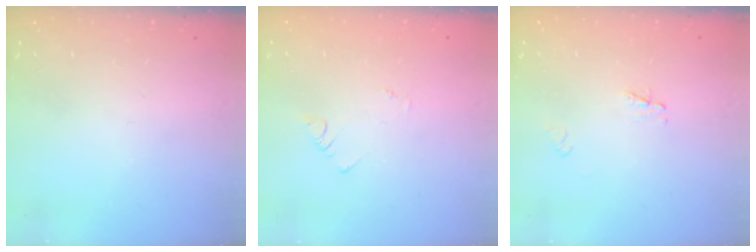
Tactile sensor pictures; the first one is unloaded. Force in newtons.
{"total": 1.1, "press": 1.1, "slide": 0.3}
{"total": 2.3, "press": 2.3, "slide": 0.3}